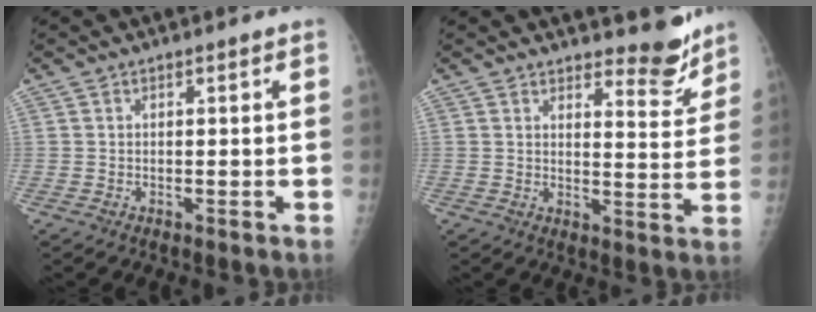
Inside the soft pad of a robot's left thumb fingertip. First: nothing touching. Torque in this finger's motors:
{"motor_torque": [-0.18, -0.14, -0.21, -0.15, 0.05]}